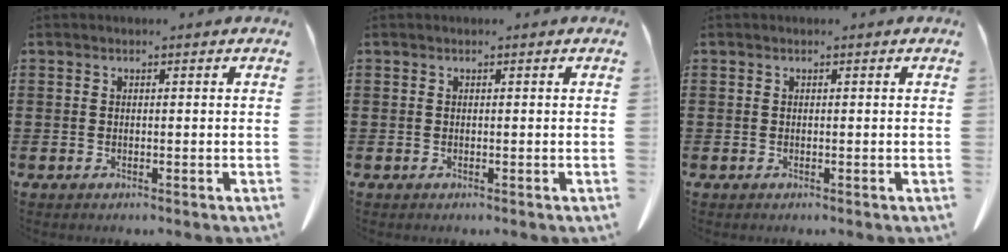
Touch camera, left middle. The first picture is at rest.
{"total": 0.0}
{"total": 0.0}